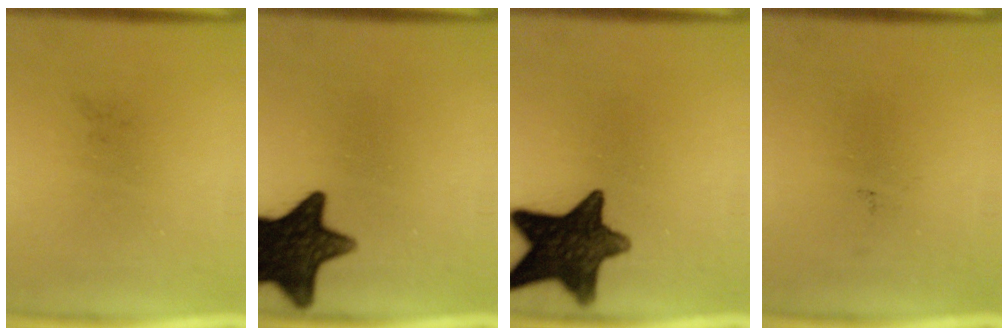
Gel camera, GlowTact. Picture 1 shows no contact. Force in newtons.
{"total": 15.4}
{"total": 14.3}
{"total": 0.0}